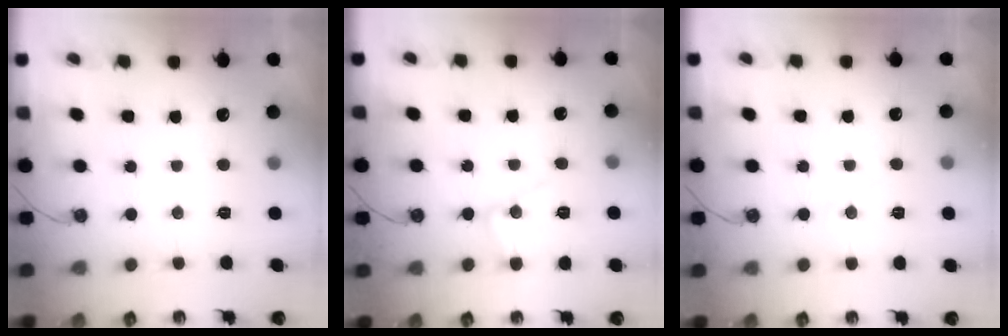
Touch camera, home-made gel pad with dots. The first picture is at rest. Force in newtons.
{"total": 10.0, "press": 10.0, "slide": 0.7}
{"total": 4.6, "press": 4.6, "slide": 0.7}